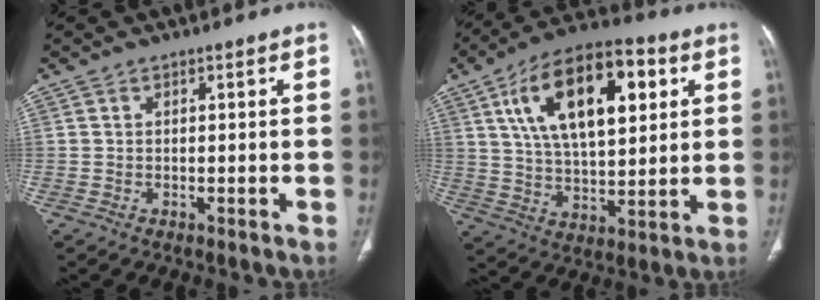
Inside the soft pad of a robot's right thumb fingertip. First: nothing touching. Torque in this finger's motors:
{"motor_torque": [-0.83, 2.05, 1.63, 1.14, 0.19]}